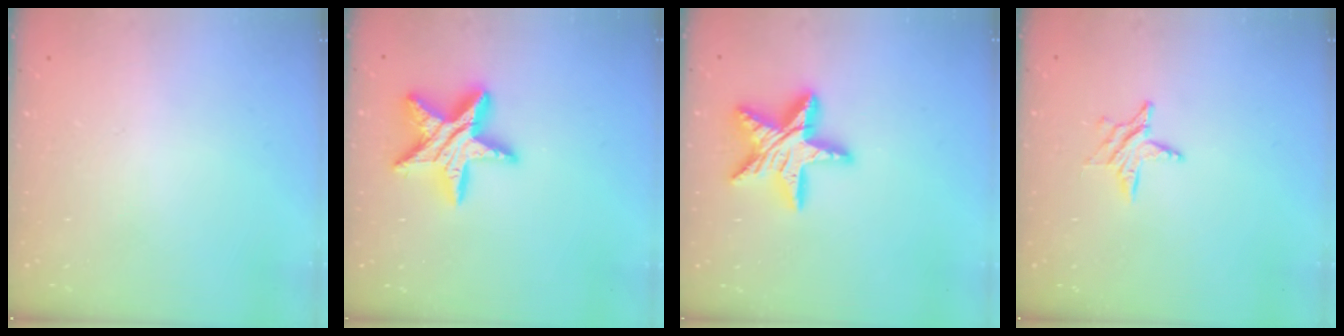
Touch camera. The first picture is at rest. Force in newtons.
{"total": 17.1, "press": 17.0, "slide": 1.2}
{"total": 17.4, "press": 17.4, "slide": 1.6}
{"total": 6.3, "press": 6.2, "slide": 0.6}